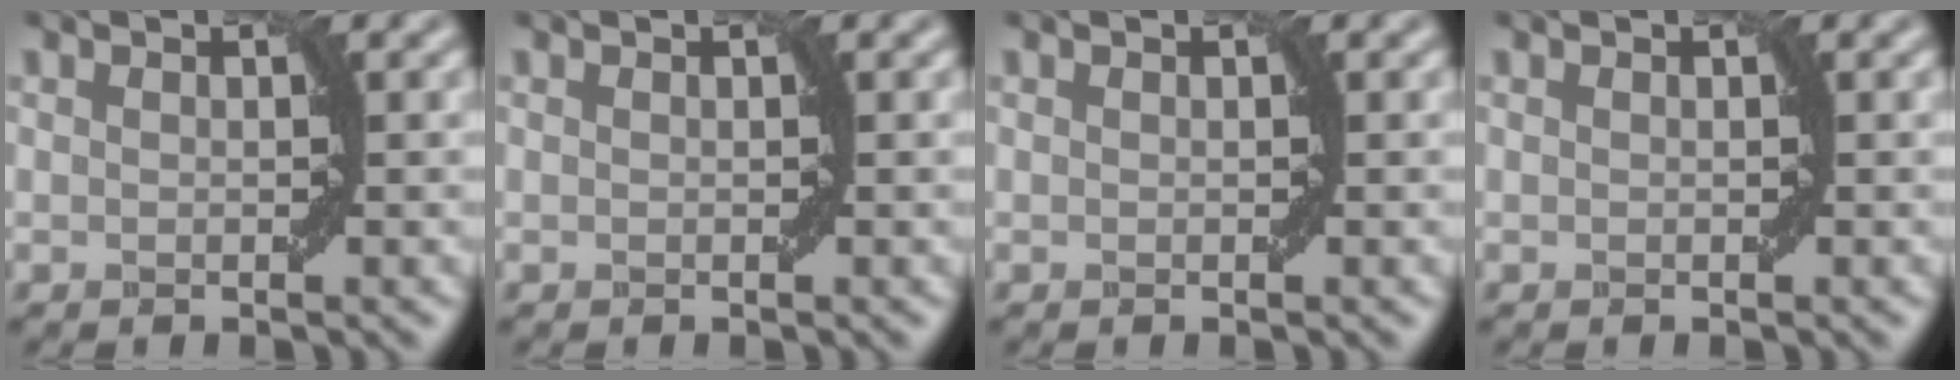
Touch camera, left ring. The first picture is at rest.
{"total": 0.0}
{"total": 0.0}
{"total": 0.0}